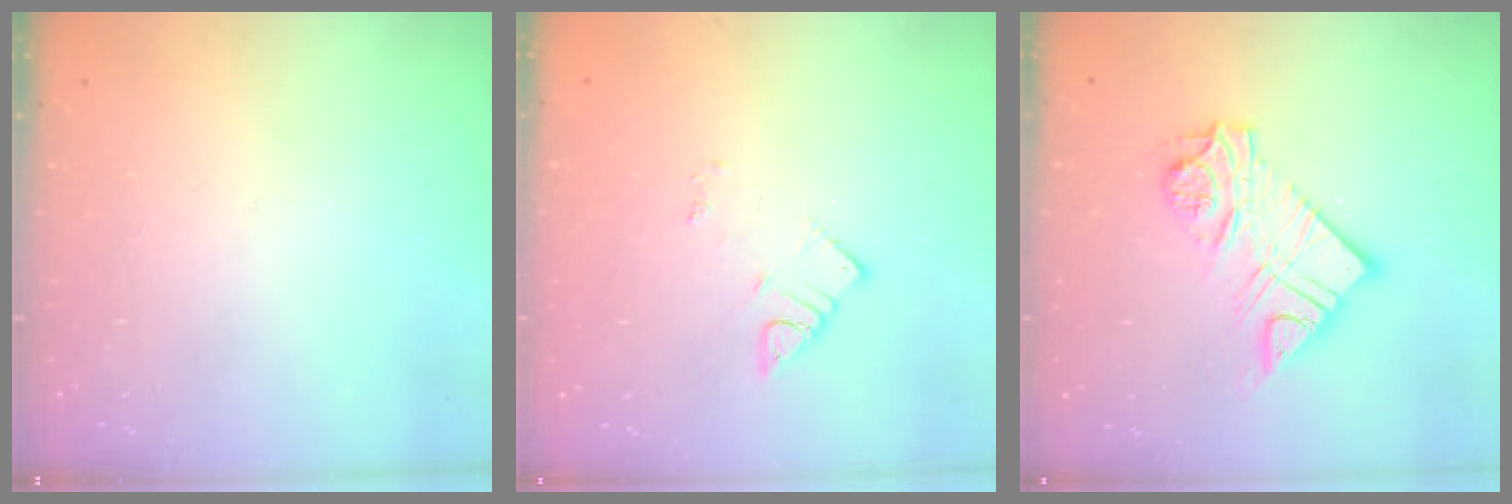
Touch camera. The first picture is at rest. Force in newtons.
{"total": 2.7, "press": 2.7, "slide": 0.4}
{"total": 14.2, "press": 14.1, "slide": 1.6}